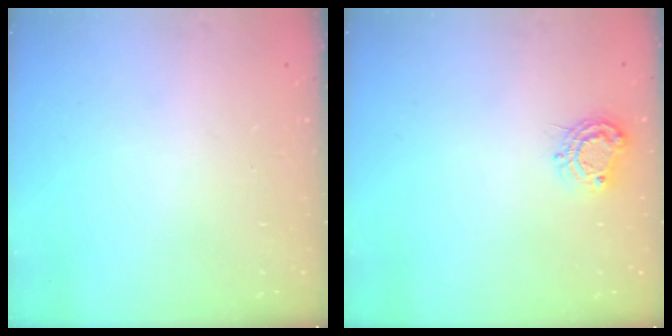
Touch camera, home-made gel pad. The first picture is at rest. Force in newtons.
{"total": 7.5, "press": 7.5, "slide": 0.7}